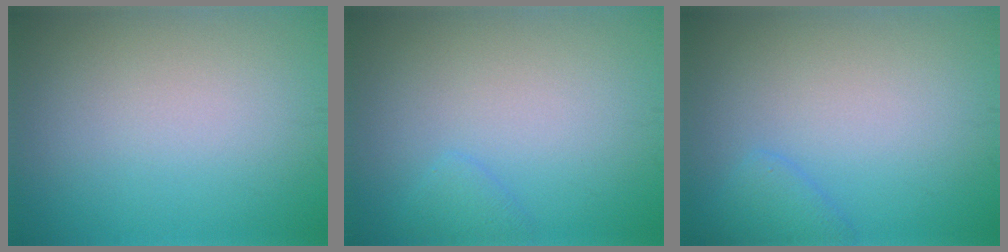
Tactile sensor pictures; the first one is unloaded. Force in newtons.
{"total": 1.1, "press": 1.1, "slide": 0.0}
{"total": 1.6, "press": 1.6, "slide": 0.2}